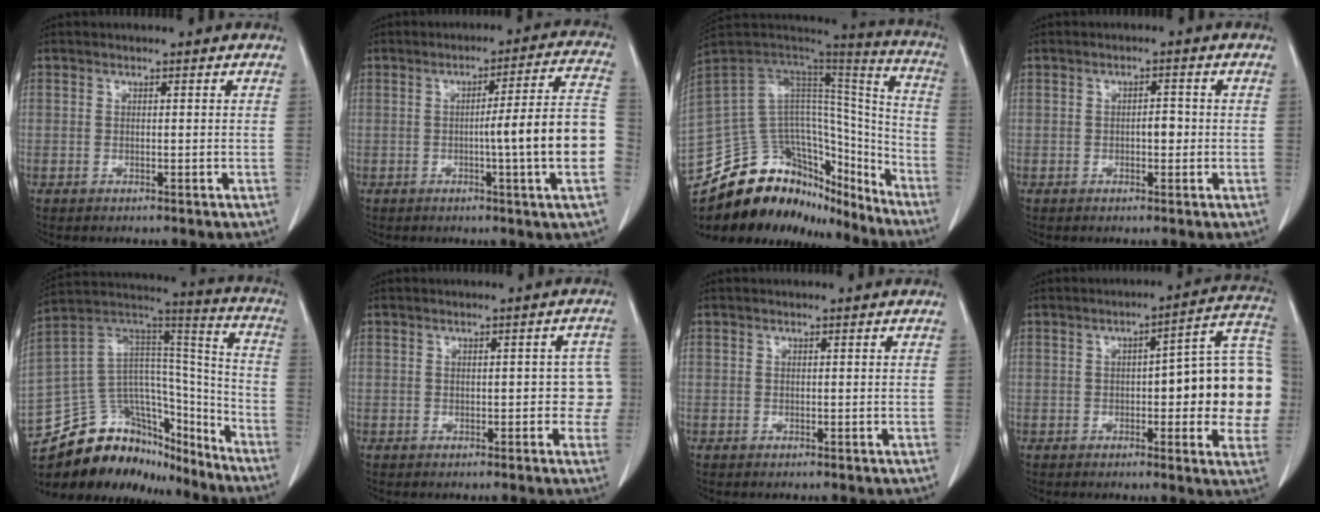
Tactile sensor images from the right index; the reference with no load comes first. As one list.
[{"total": 12.6, "force": [-2.3, -1.0, 12.4], "torque": [-0.163, 0.012, -0.037]}, {"total": 31.2, "force": [-24.8, 13.0, 13.9], "torque": [-0.248, 0.022, -0.373]}, {"total": 2.0, "force": [-0.3, 0.9, 1.8], "torque": [-0.025, 0.003, -0.005]}, {"total": 25.7, "force": [-20.7, 11.7, 9.8], "torque": [-0.178, 0.058, -0.325]}, {"total": 3.9, "force": [-0.2, 1.9, 3.4], "torque": [-0.021, 0.020, -0.004]}, {"total": 0.0}, {"total": 16.7, "force": [-0.3, 3.8, 16.3], "torque": [-0.165, 0.035, -0.003]}]